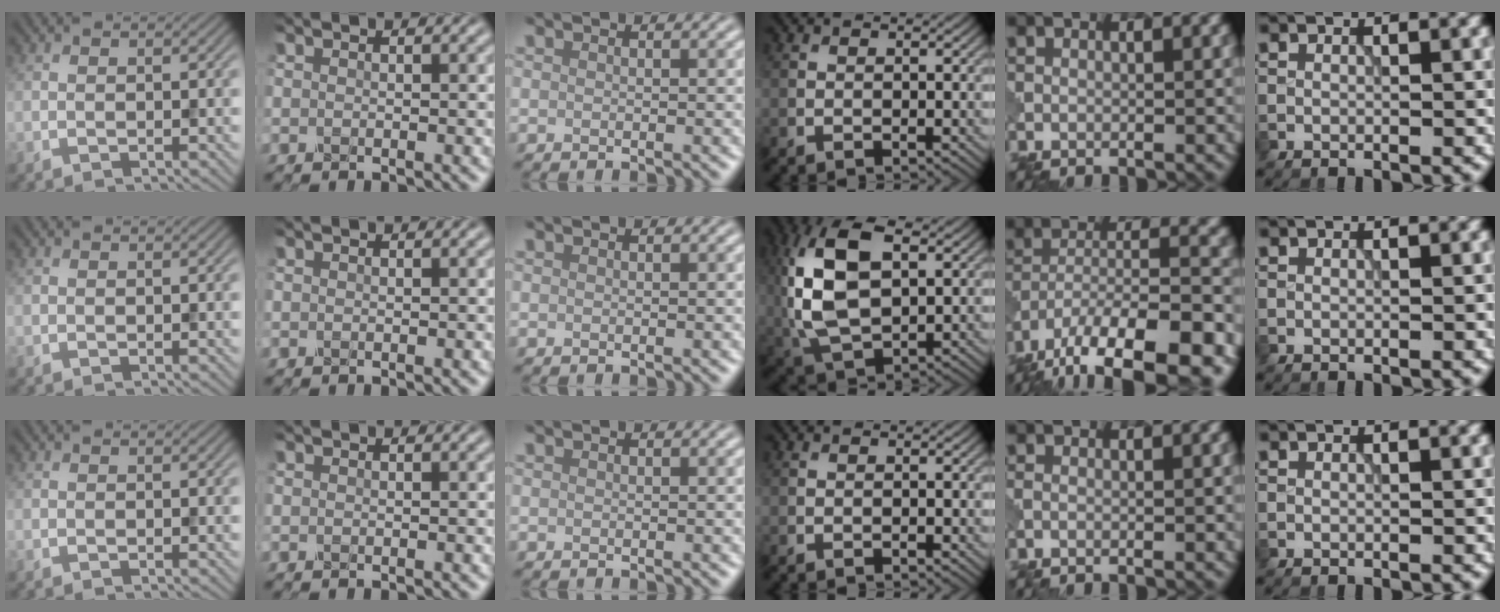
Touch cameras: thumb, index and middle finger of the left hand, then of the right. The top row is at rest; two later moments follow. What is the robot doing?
{"motion": "wrap", "object": "tissue paper"}